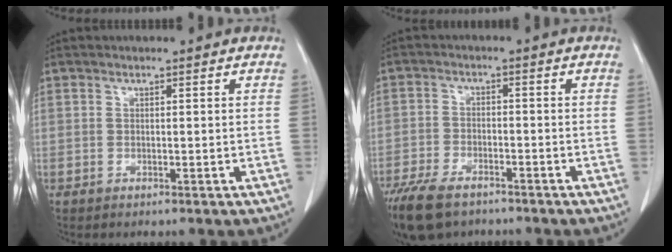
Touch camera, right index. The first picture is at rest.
{"total": 10.1, "force": [-7.7, 4.2, 5.1], "torque": [-0.099, -0.014, -0.131]}